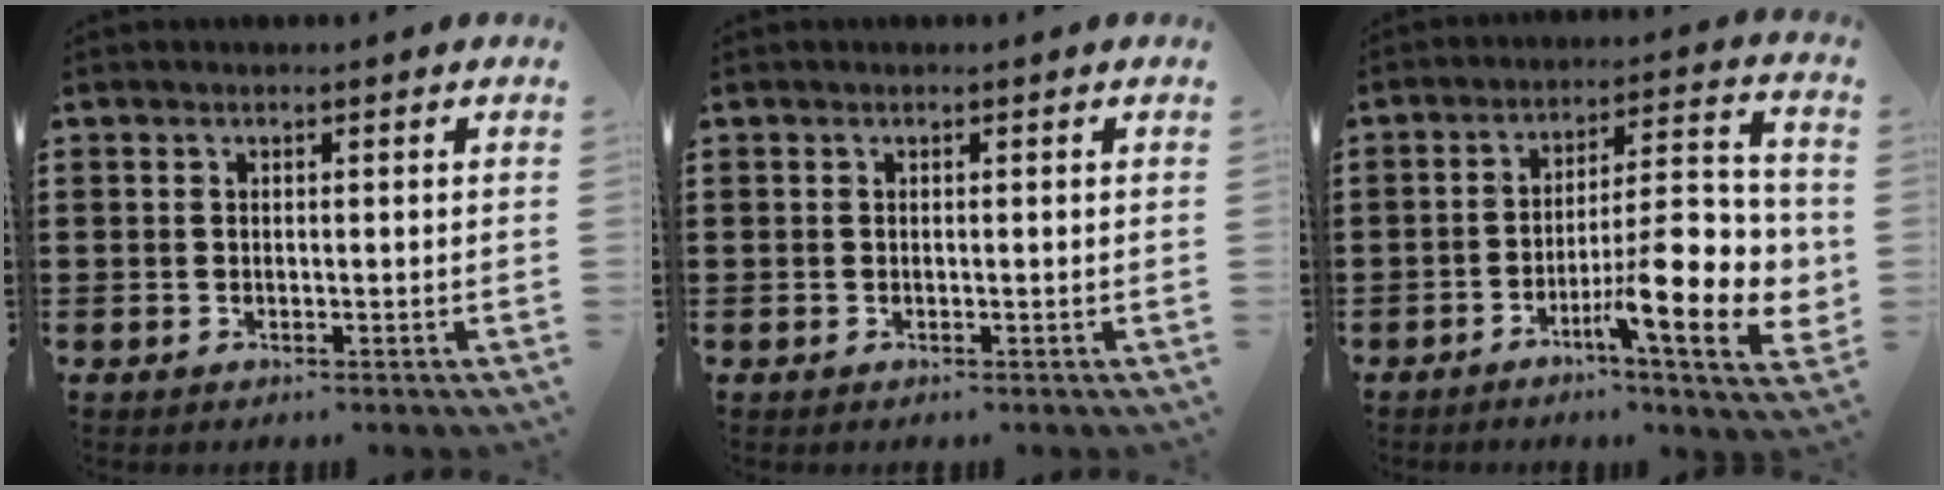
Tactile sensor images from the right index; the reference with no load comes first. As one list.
[{"total": 0.0}, {"total": 13.2, "force": [-4.2, 3.1, 12.1], "torque": [-0.179, -0.017, -0.071]}]